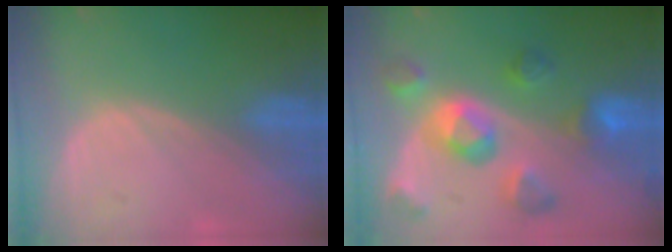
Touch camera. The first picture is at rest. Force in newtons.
{"total": 9.8, "press": 8.8, "slide": 4.4}